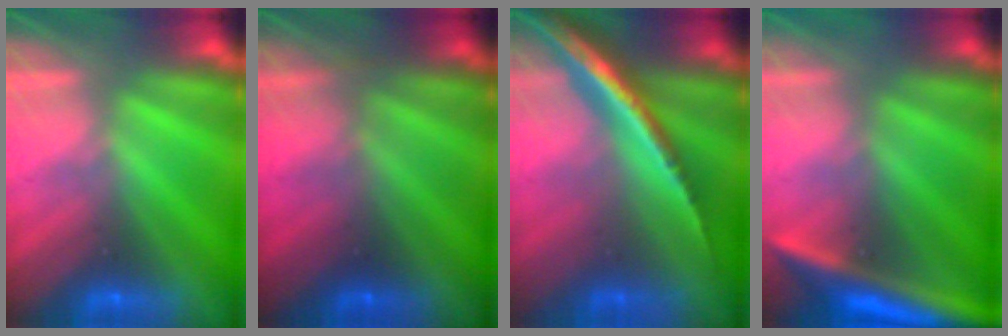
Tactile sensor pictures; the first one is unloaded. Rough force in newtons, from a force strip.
{"total": 1.8}
{"total": 2.0}
{"total": 5.8}